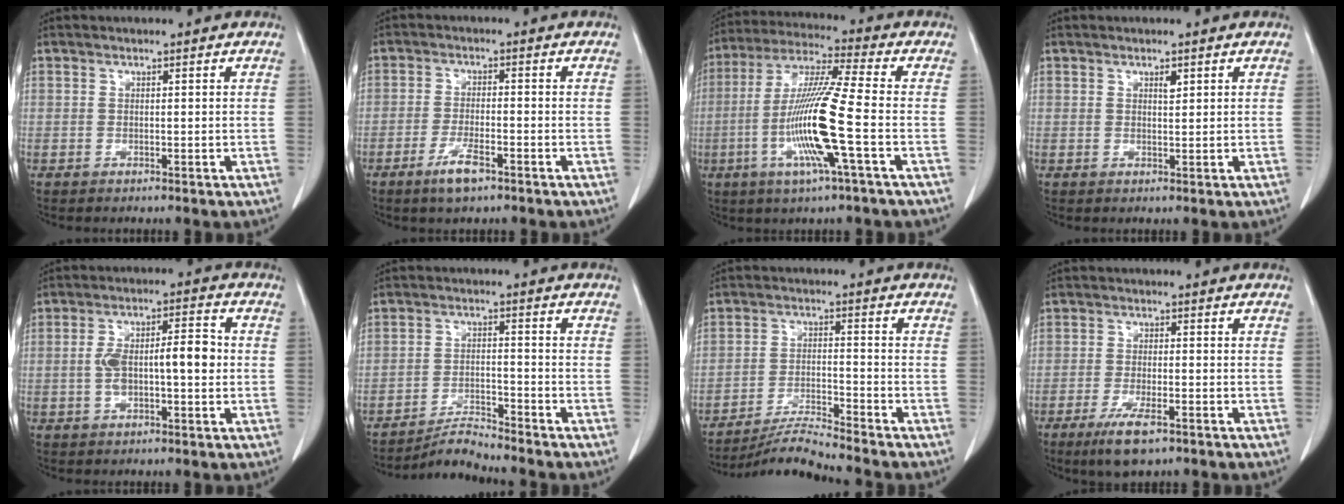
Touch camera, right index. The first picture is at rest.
{"total": 4.6, "force": [-2.8, 0.9, 3.5], "torque": [-0.070, -0.003, -0.048]}
{"total": 14.5, "force": [-3.5, -0.7, 14.0], "torque": [-0.285, -0.010, -0.078]}
{"total": 1.2, "force": [0.7, 0.4, 0.9], "torque": [-0.015, -0.004, 0.011]}
{"total": 8.9, "force": [-0.3, 2.7, 8.5], "torque": [-0.160, 0.025, -0.004]}
{"total": 4.3, "force": [-4.2, -1.0, -0.1], "torque": [-0.003, -0.013, -0.074]}
{"total": 6.4, "force": [-6.0, -2.0, 1.0], "torque": [-0.020, -0.016, -0.110]}
{"total": 5.9, "force": [-3.5, 1.3, 4.5], "torque": [-0.087, -0.012, -0.055]}